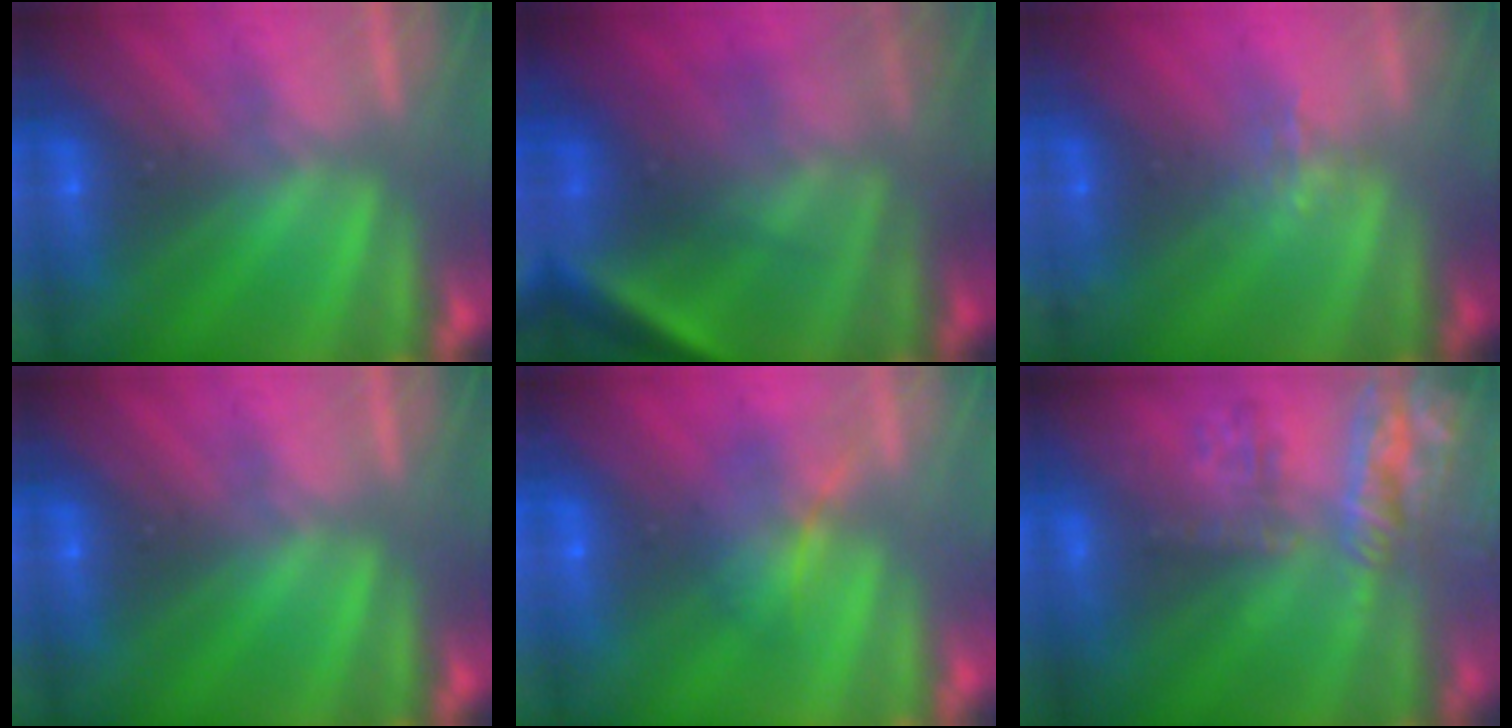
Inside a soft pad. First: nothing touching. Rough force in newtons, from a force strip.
{"total": 4.7}
{"total": 1.6}
{"total": 0.0}
{"total": 1.6}
{"total": 9.5}